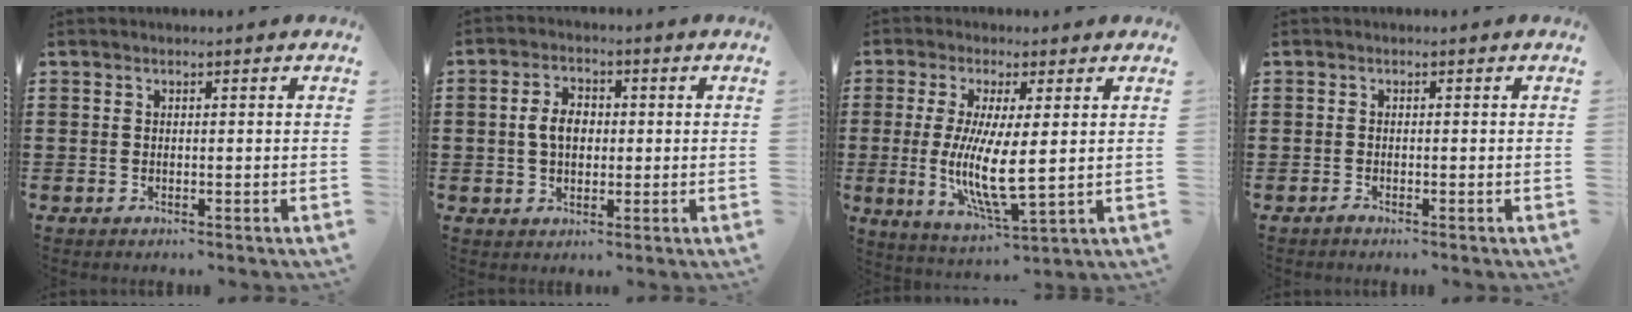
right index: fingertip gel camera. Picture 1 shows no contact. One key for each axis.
{"total": 4.6, "fx": 0.1, "fy": 3.1, "fz": 3.5, "tx": -0.080, "ty": 0.010, "tz": -0.003}
{"total": 9.0, "fx": 0.3, "fy": 2.3, "fz": 8.7, "tx": -0.175, "ty": -0.015, "tz": 0.003}
{"total": 0.6, "fx": -0.6, "fy": 0.0, "fz": 0.0, "tx": -0.002, "ty": -0.002, "tz": -0.012}